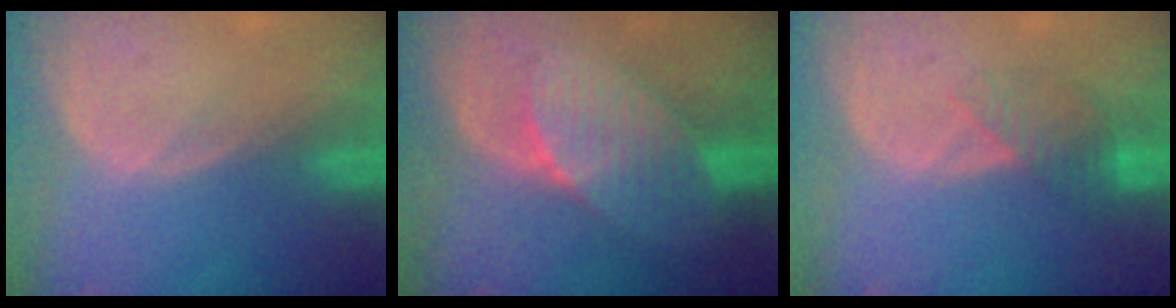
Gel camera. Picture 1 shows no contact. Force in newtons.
{"total": 7.4, "press": 6.9, "slide": 2.5}
{"total": 4.0, "press": 4.0, "slide": 0.6}